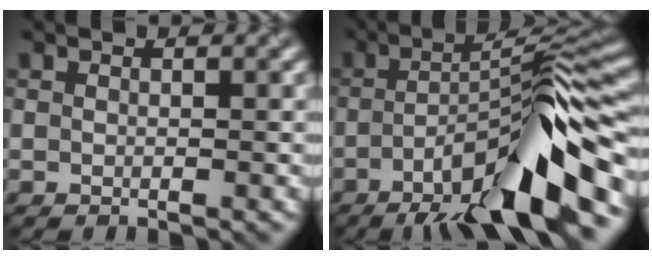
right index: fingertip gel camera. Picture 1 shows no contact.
{"total": 12.8, "force": [-6.0, 2.4, 11.1], "torque": [-0.159, 0.017, -0.102]}